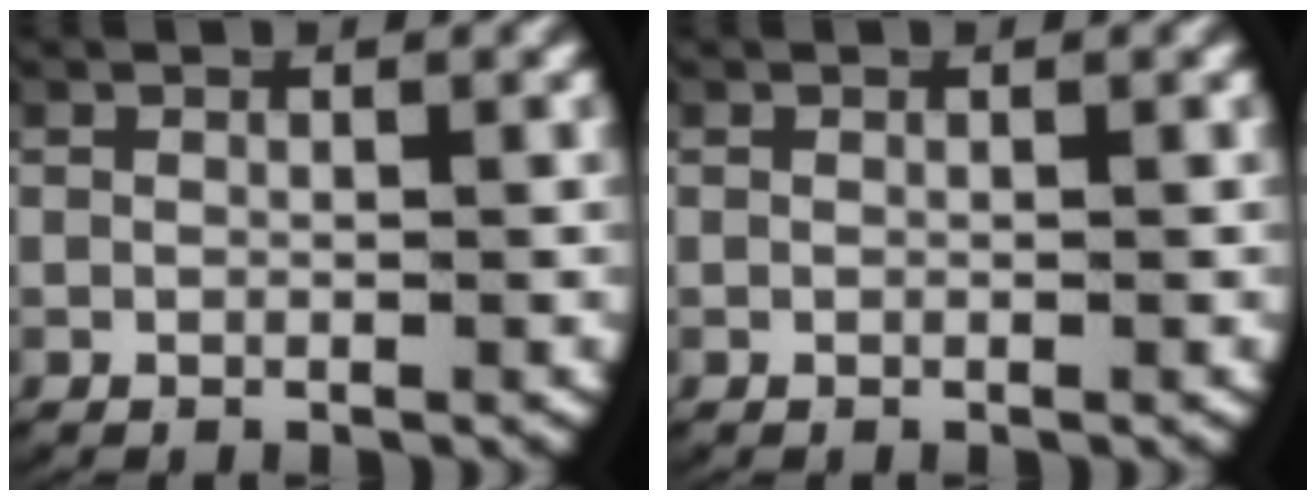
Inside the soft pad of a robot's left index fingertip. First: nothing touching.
{"total": 0.0}